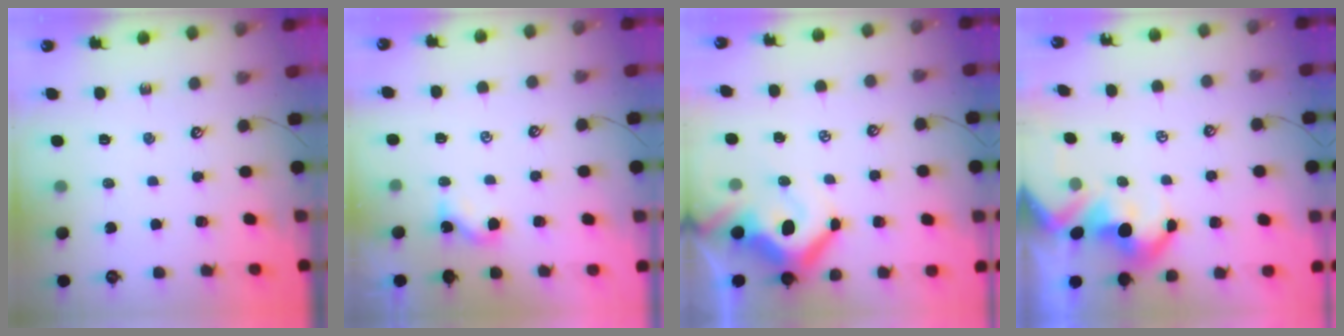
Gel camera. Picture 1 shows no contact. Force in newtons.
{"total": 1.8, "press": 1.7, "slide": 0.3}
{"total": 11.4, "press": 11.3, "slide": 1.8}
{"total": 5.5, "press": 5.4, "slide": 1.2}